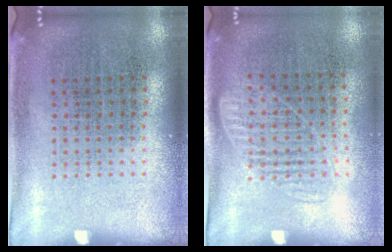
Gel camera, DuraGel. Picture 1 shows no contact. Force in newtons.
{"total": 1.2, "press": 1.0, "slide": 0.6}